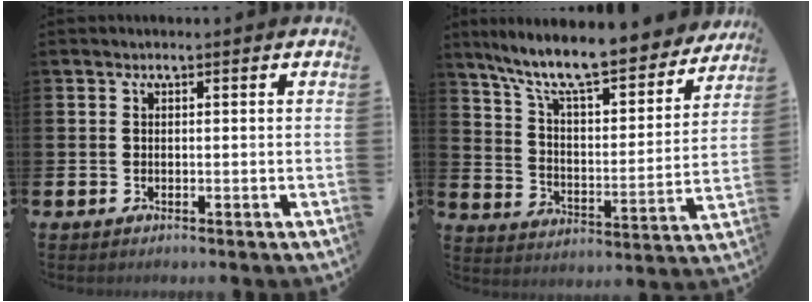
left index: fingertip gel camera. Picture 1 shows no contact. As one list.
[{"total": 11.2, "force": [9.9, 1.9, 4.9], "torque": [-0.124, -0.069, 0.166]}]